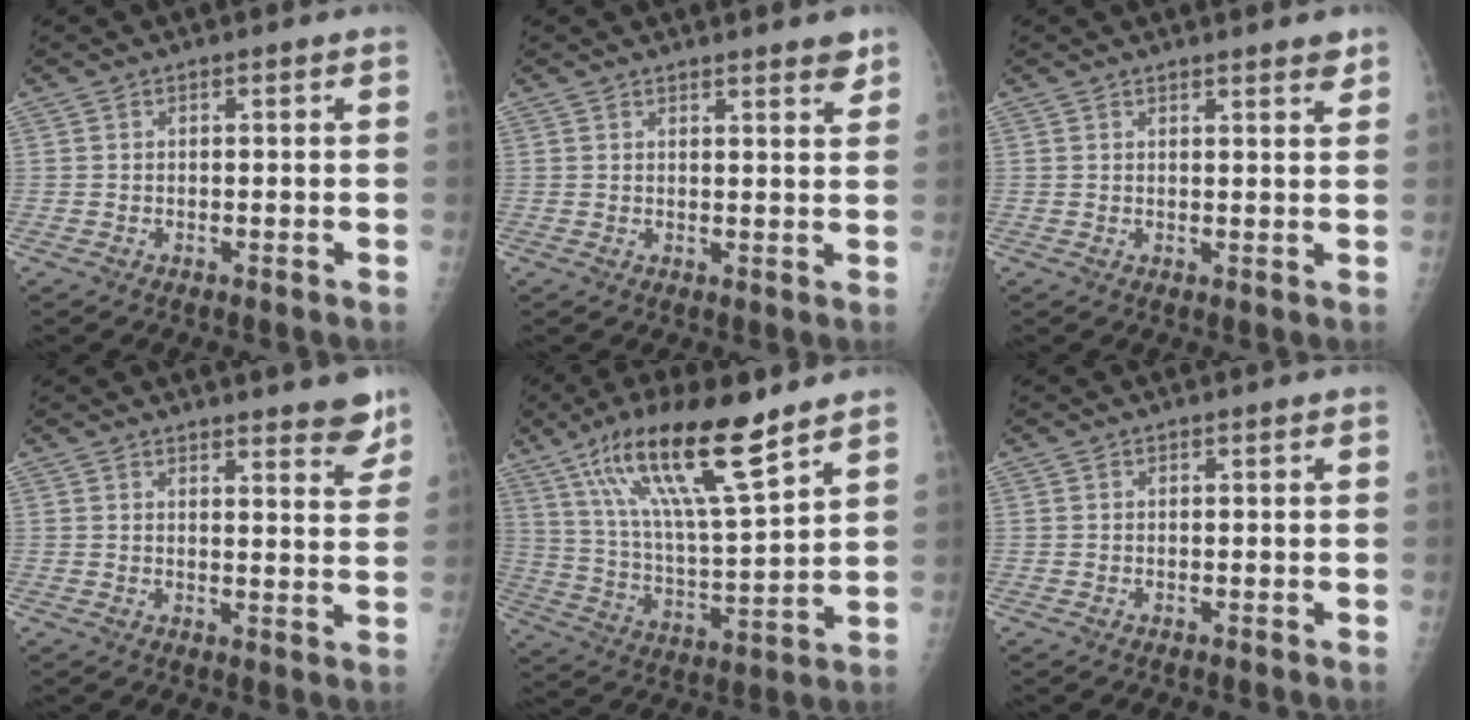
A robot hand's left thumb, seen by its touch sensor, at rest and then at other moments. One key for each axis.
{"total": 3.1, "fx": 2.5, "fy": 0.4, "fz": 1.8, "tx": -0.015, "ty": -0.016, "tz": 0.032}
{"total": 2.5, "fx": 2.0, "fy": 0.3, "fz": 1.3, "tx": -0.012, "ty": -0.013, "tz": 0.026}
{"total": 6.5, "fx": 5.4, "fy": 1.3, "fz": 3.3, "tx": -0.021, "ty": -0.035, "tz": 0.058}
{"total": 19.5, "fx": 12.6, "fy": 3.3, "fz": 14.5, "tx": -0.251, "ty": -0.049, "tz": 0.234}
{"total": 0.0}